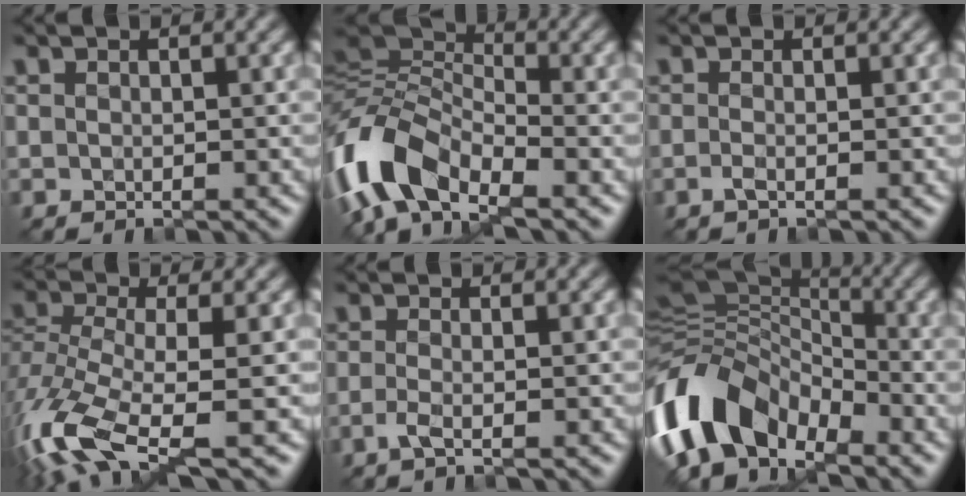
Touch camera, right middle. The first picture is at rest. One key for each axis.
{"total": 10.4, "fx": -5.0, "fy": 5.4, "fz": 7.4, "tx": -0.151, "ty": 0.007, "tz": -0.114}
{"total": 1.0, "fx": -0.4, "fy": 0.3, "fz": 0.8, "tx": -0.017, "ty": -0.006, "tz": -0.010}
{"total": 10.7, "fx": -5.0, "fy": 3.8, "fz": 8.7, "tx": -0.202, "ty": -0.018, "tz": -0.096}
{"total": 1.6, "fx": -0.7, "fy": 0.5, "fz": 1.4, "tx": -0.028, "ty": -0.007, "tz": -0.020}
{"total": 11.2, "fx": -6.0, "fy": 6.5, "fz": 6.8, "tx": -0.125, "ty": -0.002, "tz": -0.125}